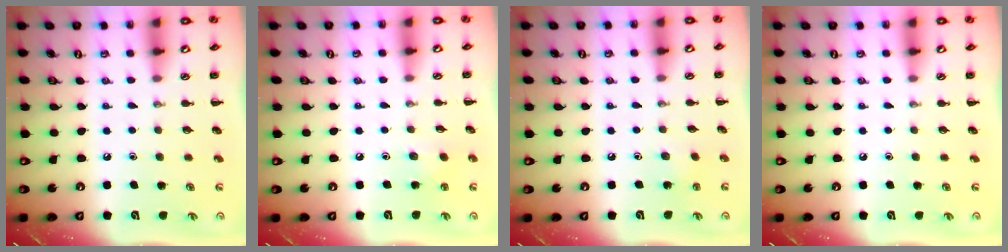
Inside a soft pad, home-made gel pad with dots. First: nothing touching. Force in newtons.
{"total": 3.9, "press": 3.7, "slide": 1.2}
{"total": 2.2, "press": 2.0, "slide": 0.8}
{"total": 0.0}